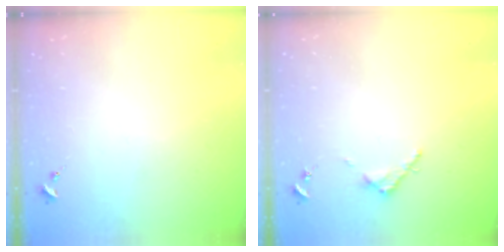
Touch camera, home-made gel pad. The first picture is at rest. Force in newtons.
{"total": 3.1, "press": 3.1, "slide": 0.4}